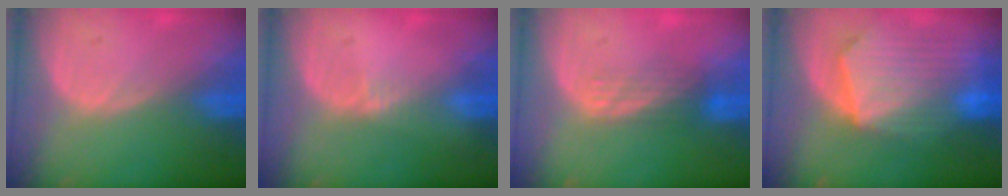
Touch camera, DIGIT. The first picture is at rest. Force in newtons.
{"total": 0.8, "press": 0.8, "slide": 0.4}
{"total": 3.5, "press": 3.0, "slide": 1.9}
{"total": 10.8, "press": 9.5, "slide": 5.2}